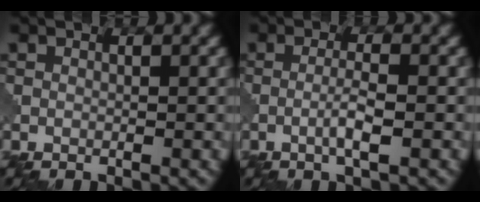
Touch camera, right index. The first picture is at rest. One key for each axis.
{"total": 2.5, "fx": -0.7, "fy": 0.2, "fz": 2.3, "tx": -0.044, "ty": 0.005, "tz": -0.017}